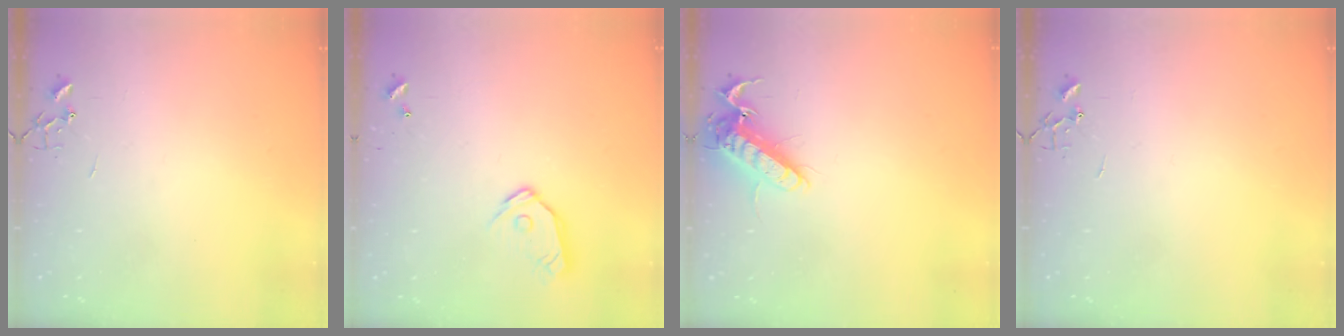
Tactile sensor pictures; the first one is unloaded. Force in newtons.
{"total": 9.8, "press": 9.8, "slide": 0.9}
{"total": 12.3, "press": 12.1, "slide": 1.8}
{"total": 0.0}